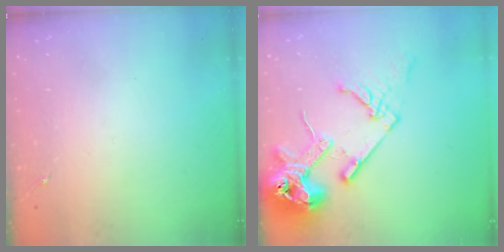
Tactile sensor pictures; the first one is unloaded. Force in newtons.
{"total": 18.6, "press": 18.4, "slide": 2.2}